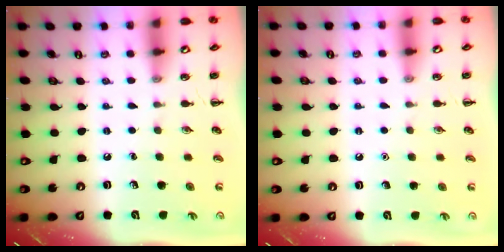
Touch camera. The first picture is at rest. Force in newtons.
{"total": 1.5, "press": 1.5, "slide": 0.1}